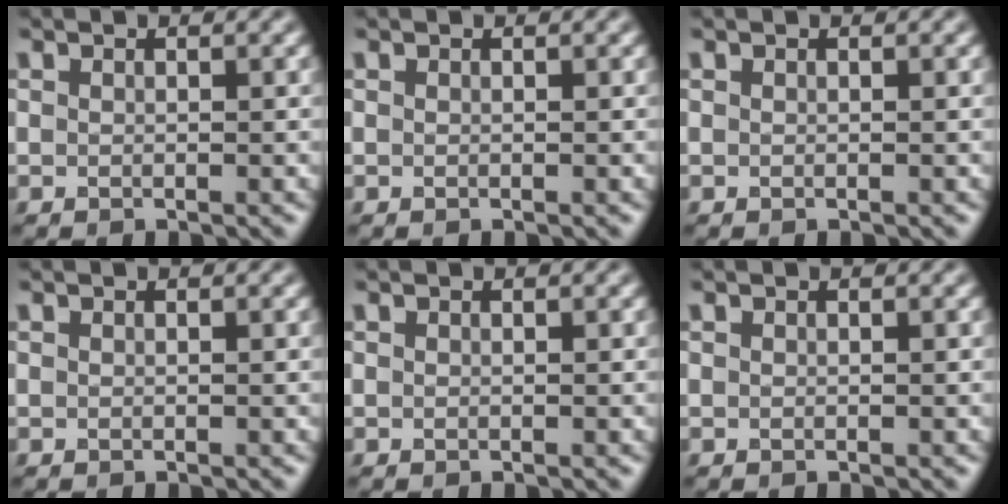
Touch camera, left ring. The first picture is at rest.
{"total": 0.0}
{"total": 0.0}
{"total": 0.0}
{"total": 0.0}
{"total": 0.0}